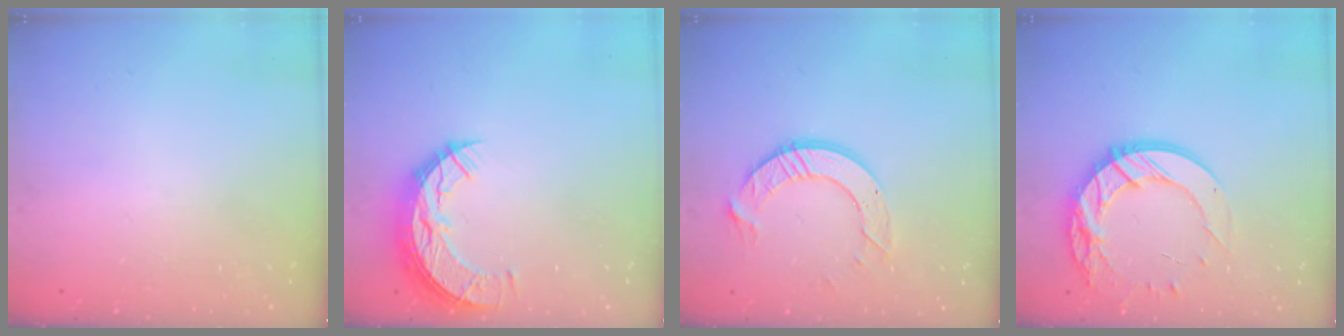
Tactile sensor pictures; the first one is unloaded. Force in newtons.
{"total": 10.7, "press": 10.7, "slide": 0.8}
{"total": 9.7, "press": 9.7, "slide": 0.8}
{"total": 16.5, "press": 16.5, "slide": 1.4}